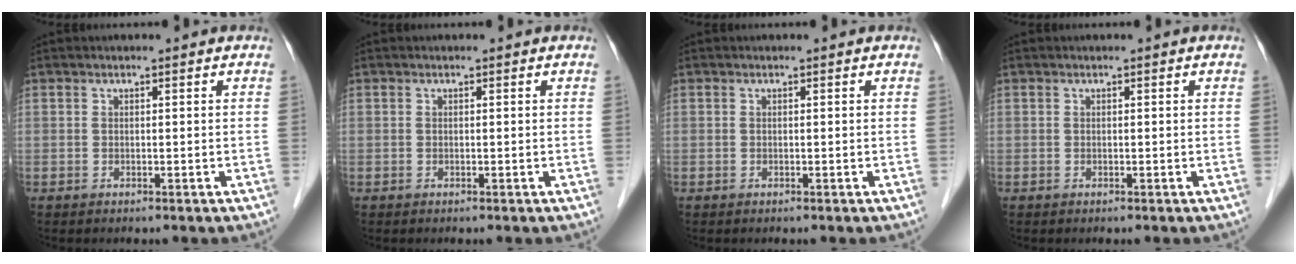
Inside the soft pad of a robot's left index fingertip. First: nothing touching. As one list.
[{"total": 0.0}, {"total": 0.0}, {"total": 0.0}]